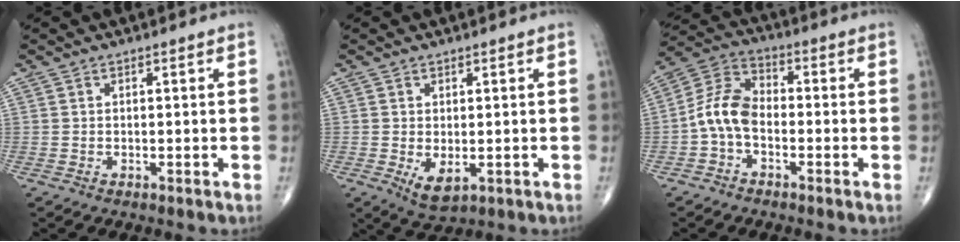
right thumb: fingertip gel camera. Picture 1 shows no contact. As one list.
[{"total": 4.2, "force": [-0.8, 2.2, 3.5], "torque": [-0.055, -0.012, -0.001]}, {"total": 8.1, "force": [-2.0, 5.2, 5.9], "torque": [-0.109, 0.032, -0.054]}]